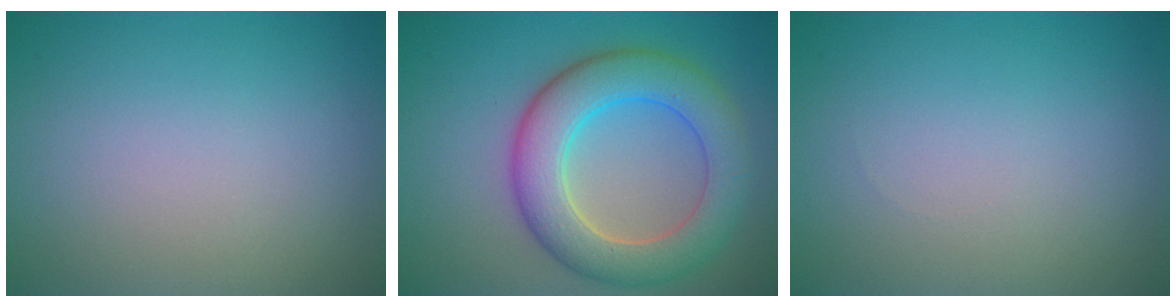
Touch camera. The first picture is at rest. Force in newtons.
{"total": 7.6, "press": 7.6, "slide": 0.2}
{"total": 0.0}